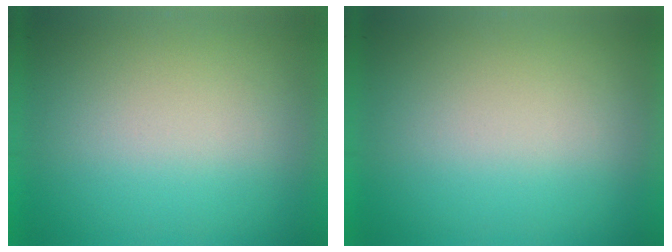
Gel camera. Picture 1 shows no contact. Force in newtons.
{"total": 0.0}